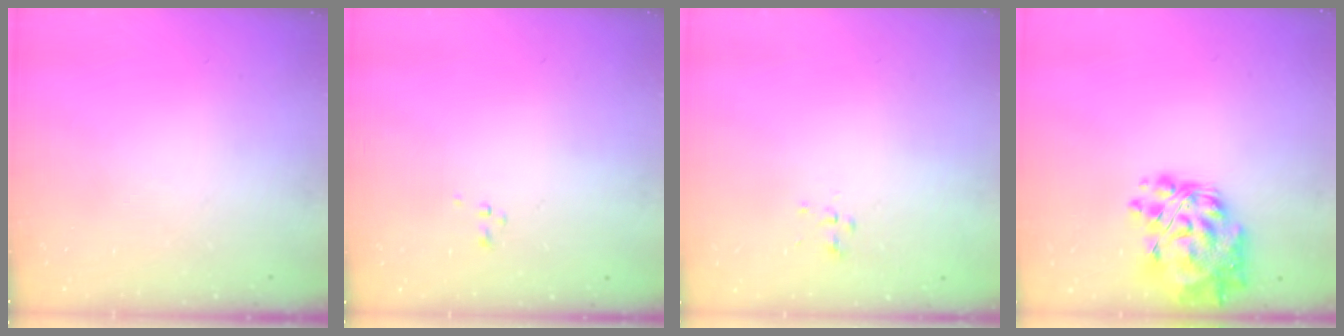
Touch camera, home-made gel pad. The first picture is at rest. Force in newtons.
{"total": 0.6, "press": 0.6, "slide": 0.1}
{"total": 2.0, "press": 1.8, "slide": 0.8}
{"total": 15.7, "press": 14.8, "slide": 5.0}